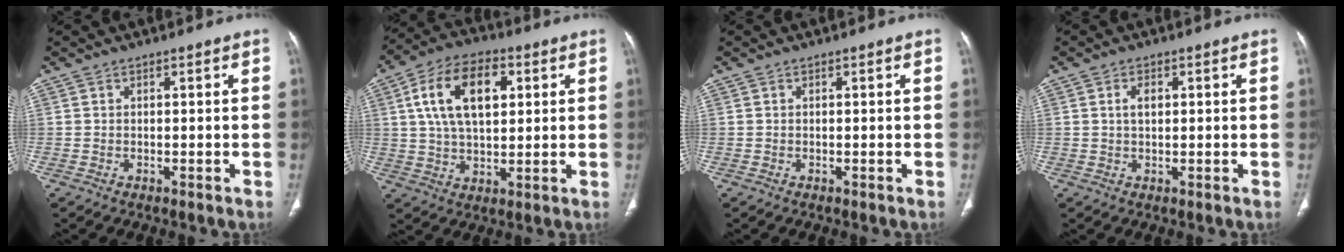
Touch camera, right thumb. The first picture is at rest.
{"total": 14.5, "force": [4.1, 8.2, 11.2], "torque": [-0.186, 0.005, 0.069]}
{"total": 0.0}
{"total": 2.2, "force": [0.5, 1.3, 1.7], "torque": [-0.031, 0.004, 0.009]}